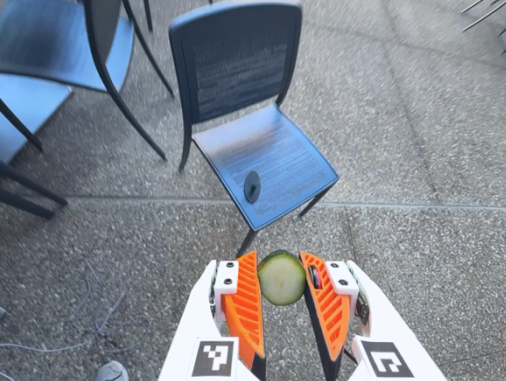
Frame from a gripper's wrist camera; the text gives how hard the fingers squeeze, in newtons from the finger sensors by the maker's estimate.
{"total": 9.1, "left": 8.5, "right": 9.6}